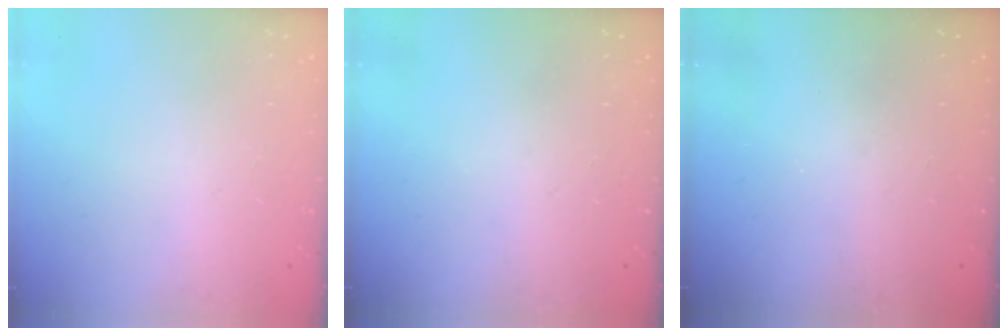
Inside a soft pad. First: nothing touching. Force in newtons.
{"total": 0.0}
{"total": 0.0}